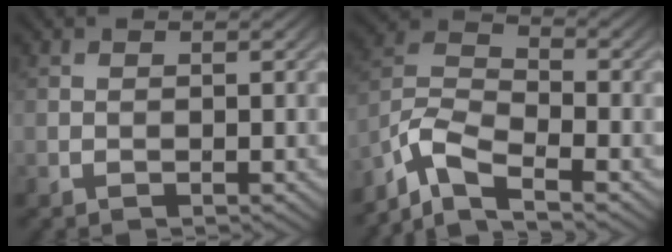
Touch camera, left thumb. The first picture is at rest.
{"total": 8.0, "force": [-6.1, 2.4, 4.7], "torque": [-0.099, -0.002, -0.141]}